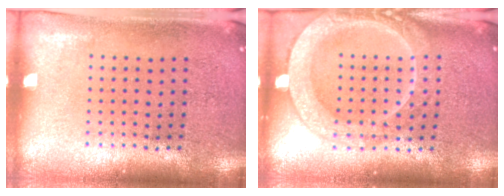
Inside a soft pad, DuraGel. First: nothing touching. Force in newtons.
{"total": 2.1, "press": 2.1, "slide": 0.2}